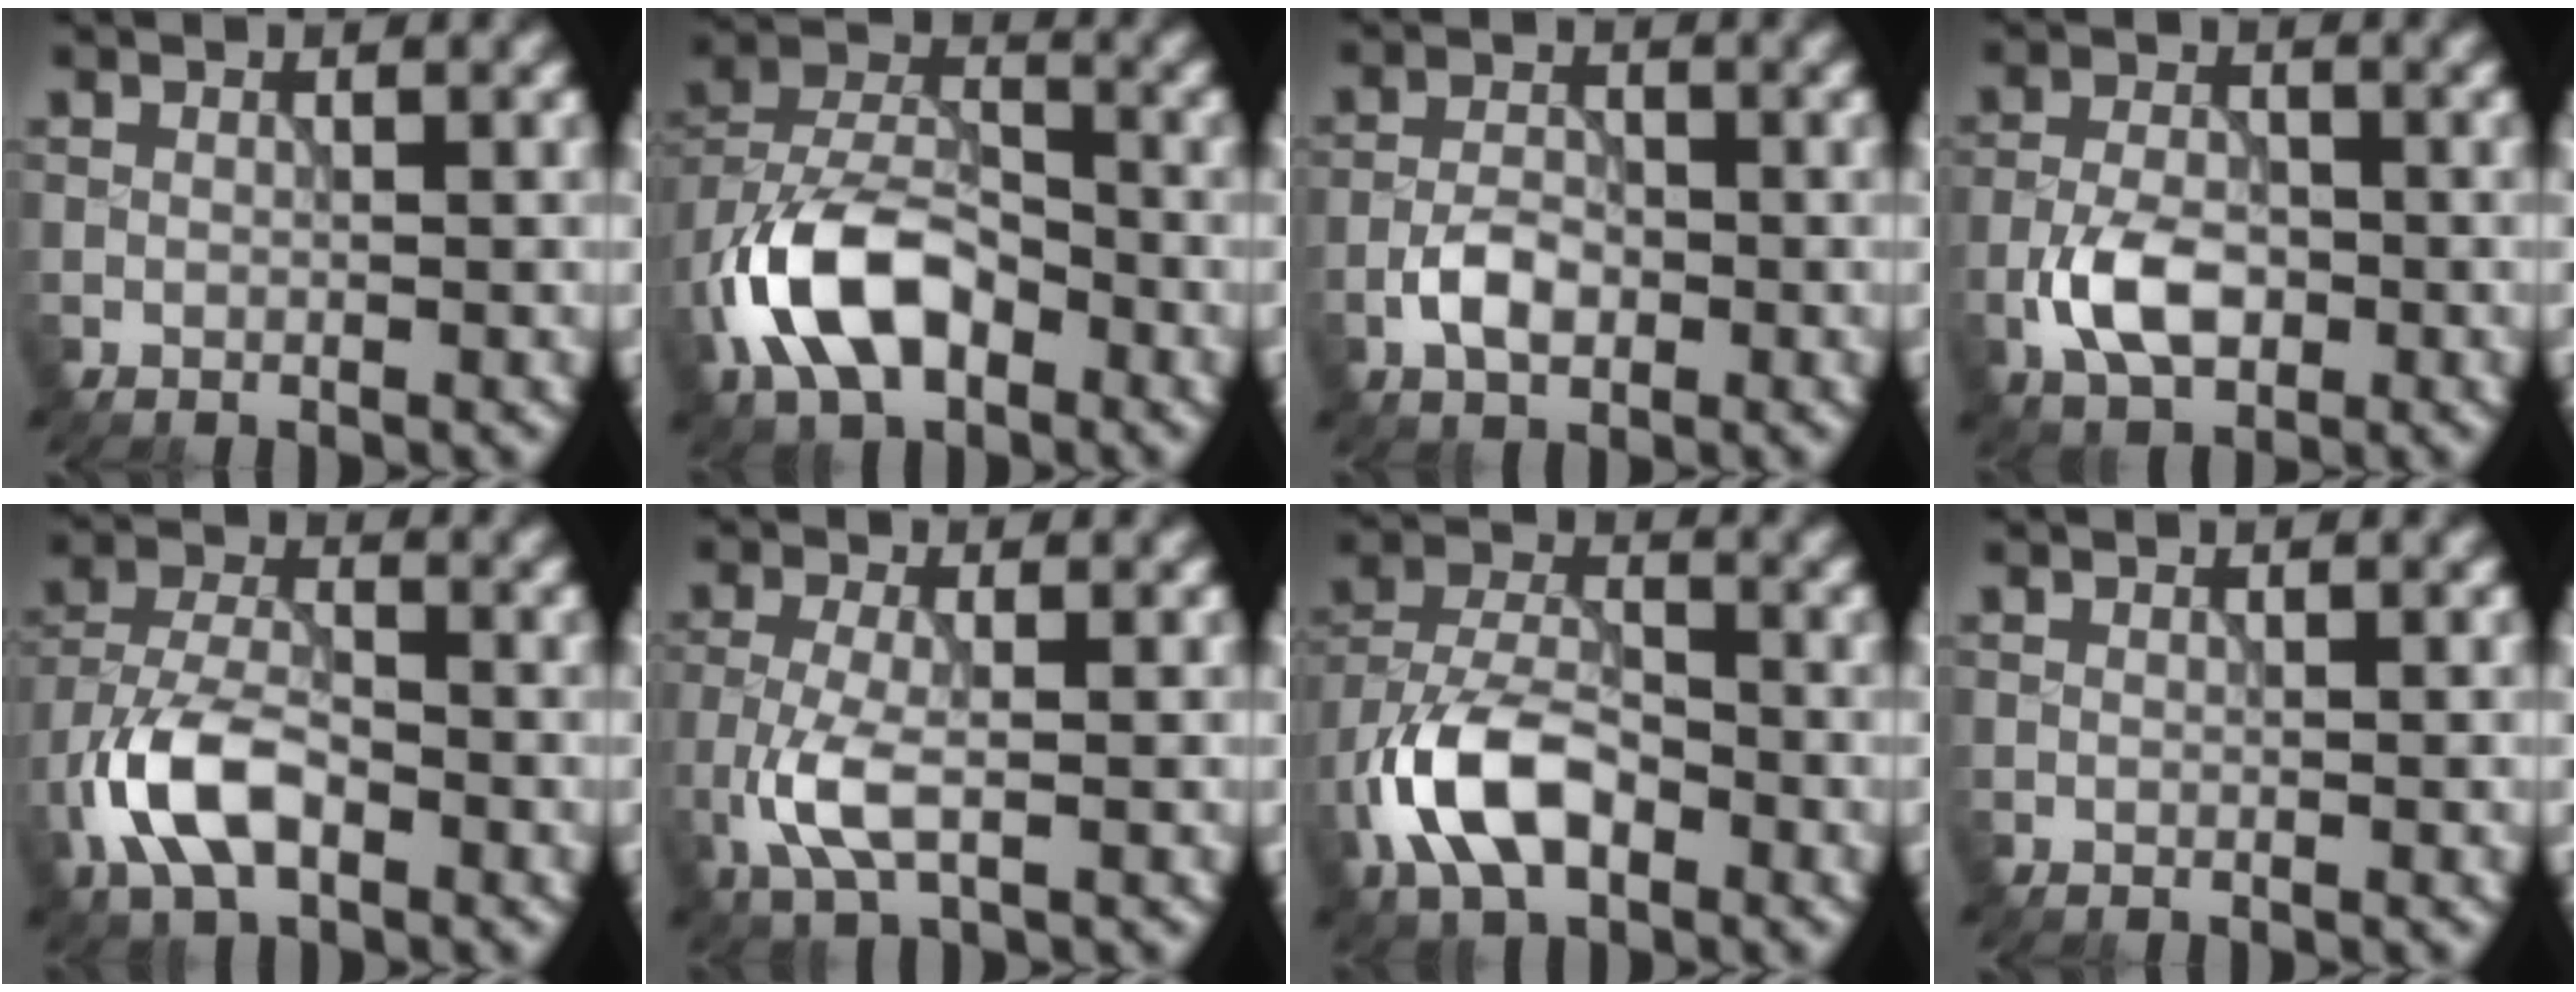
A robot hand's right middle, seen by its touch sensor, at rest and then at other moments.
{"total": 8.6, "force": [-3.8, 4.9, 6.0], "torque": [-0.121, 0.009, -0.079]}
{"total": 3.3, "force": [-1.3, 1.9, 2.4], "torque": [-0.042, 0.004, -0.028]}
{"total": 4.9, "force": [-1.8, 2.9, 3.5], "torque": [-0.068, 0.002, -0.039]}
{"total": 6.8, "force": [-3.1, 3.5, 4.9], "torque": [-0.102, 0.004, -0.070]}
{"total": 3.9, "force": [-1.3, 1.4, 3.4], "torque": [-0.083, -0.002, -0.032]}
{"total": 7.7, "force": [-3.4, 4.2, 5.5], "torque": [-0.115, 0.004, -0.074]}
{"total": 0.0}